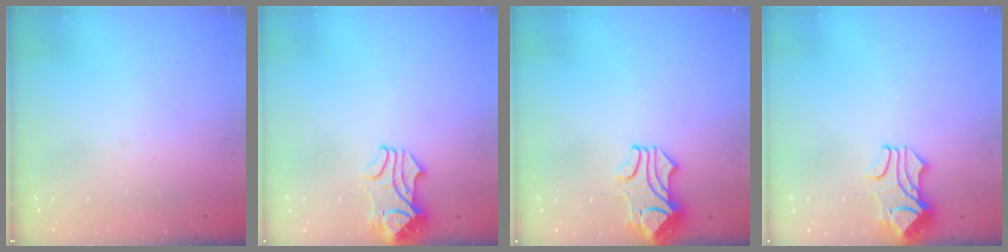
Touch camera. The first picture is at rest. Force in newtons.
{"total": 2.1, "press": 2.0, "slide": 0.5}
{"total": 1.1, "press": 0.5, "slide": 0.9}
{"total": 1.5, "press": 1.2, "slide": 1.0}